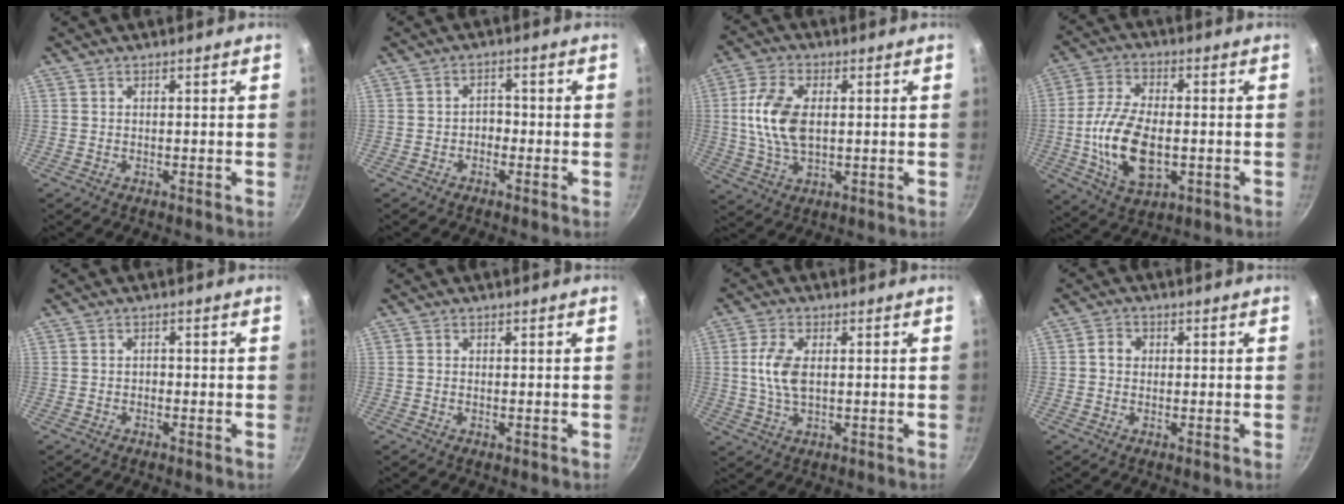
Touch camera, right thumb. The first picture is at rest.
{"total": 2.3, "force": [-1.0, 1.7, 1.2], "torque": [-0.001, 0.015, -0.019]}
{"total": 10.9, "force": [1.0, 6.2, 8.9], "torque": [-0.173, 0.008, 0.016]}
{"total": 14.1, "force": [-2.2, 7.7, 11.6], "torque": [-0.218, 0.012, -0.040]}
{"total": 0.6, "force": [-0.3, 0.4, 0.3], "torque": [-0.005, 0.003, -0.007]}
{"total": 0.0}
{"total": 6.8, "force": [0.7, 3.6, 5.8], "torque": [-0.118, 0.003, 0.012]}
{"total": 2.6, "force": [0.2, 2.2, 1.4], "torque": [-0.018, 0.007, -0.002]}